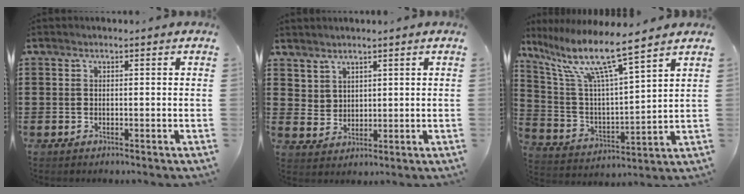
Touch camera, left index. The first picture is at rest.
{"total": 3.3, "force": [2.7, 1.9, 0.1], "torque": [-0.005, -0.003, 0.051]}
{"total": 10.9, "force": [8.1, 0.9, 7.2], "torque": [-0.170, -0.049, 0.132]}